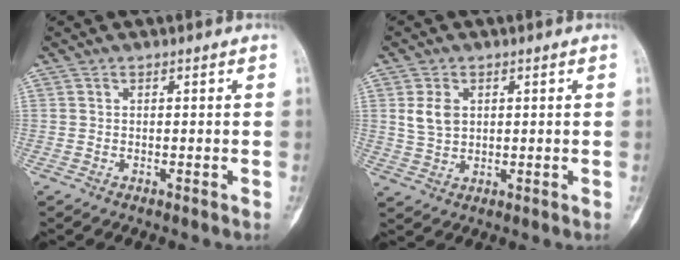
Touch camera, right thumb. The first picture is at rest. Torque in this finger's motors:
{"motor_torque": [0.08, 0.11, 0.19, -0.17, 0.02]}